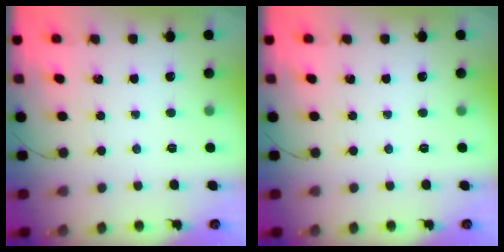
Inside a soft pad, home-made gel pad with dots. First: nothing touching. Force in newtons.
{"total": 0.0}